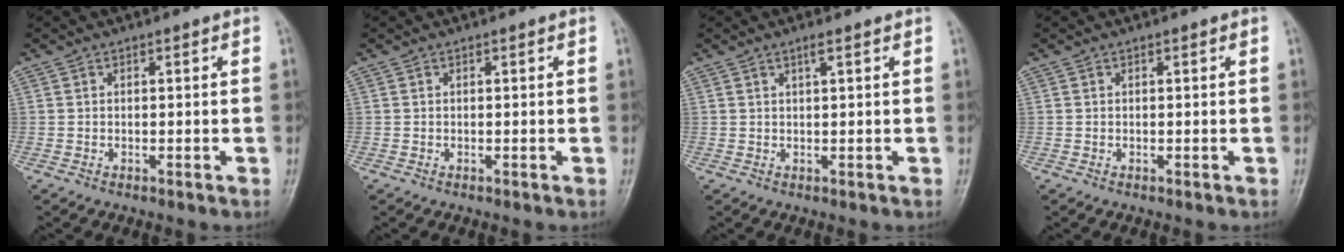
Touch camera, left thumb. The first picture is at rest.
{"total": 0.0}
{"total": 1.4, "force": [0.8, 0.1, 1.1], "torque": [-0.021, 0.001, 0.015]}
{"total": 0.0}